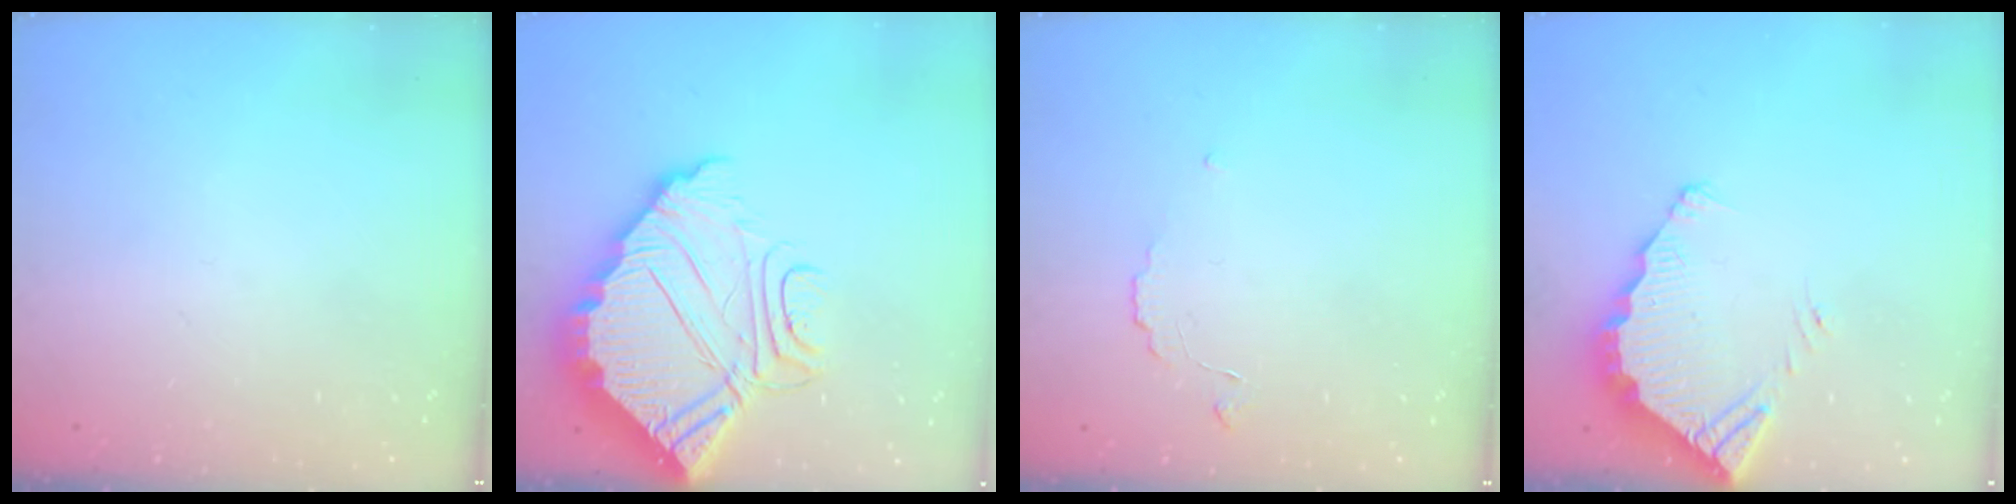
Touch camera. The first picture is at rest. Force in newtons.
{"total": 14.5, "press": 14.5, "slide": 1.0}
{"total": 4.9, "press": 4.9, "slide": 0.5}
{"total": 4.0, "press": 3.9, "slide": 0.3}